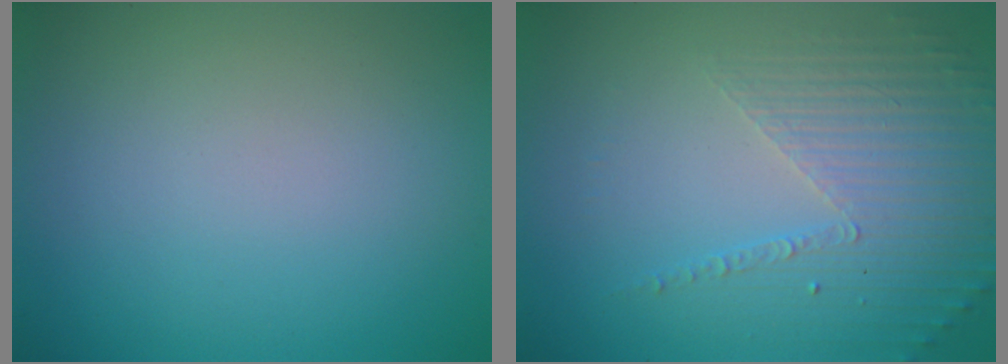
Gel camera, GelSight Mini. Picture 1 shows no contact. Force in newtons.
{"total": 5.2, "press": 3.1, "slide": 4.1}